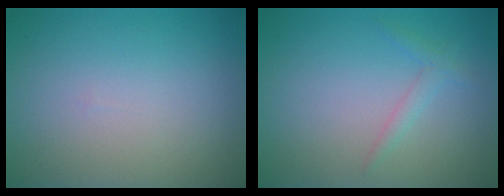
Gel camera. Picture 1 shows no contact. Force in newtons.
{"total": 1.2, "press": 1.2, "slide": 0.1}